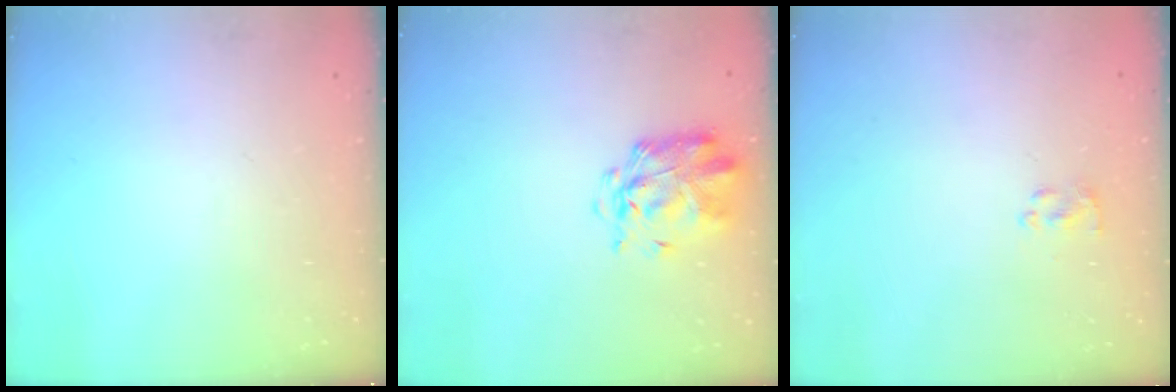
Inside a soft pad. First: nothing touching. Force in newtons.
{"total": 2.9, "press": 2.8, "slide": 0.8}
{"total": 1.4, "press": 1.3, "slide": 0.6}